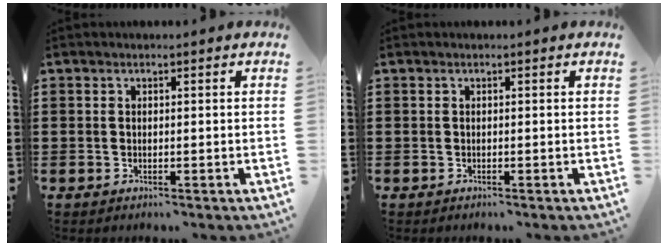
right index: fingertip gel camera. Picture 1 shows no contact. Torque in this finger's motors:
{"motor_torque": [-0.01, -0.02, -0.02, -0.04]}